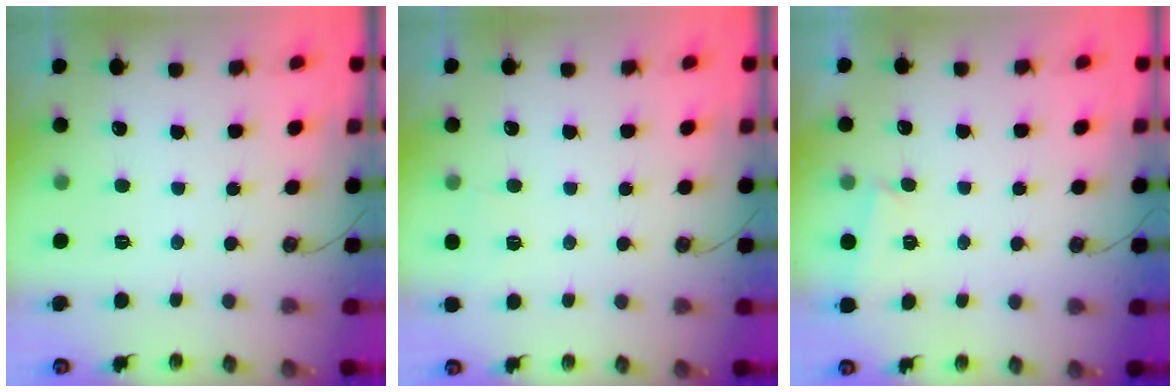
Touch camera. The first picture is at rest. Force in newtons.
{"total": 3.5, "press": 2.7, "slide": 2.3}
{"total": 4.8, "press": 1.5, "slide": 4.6}